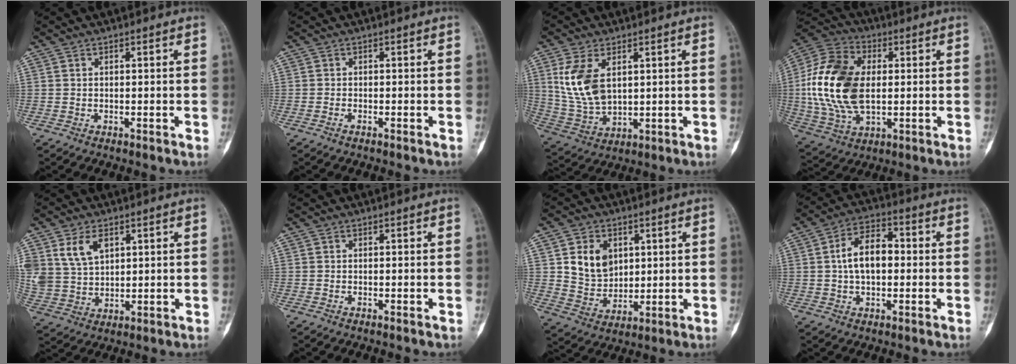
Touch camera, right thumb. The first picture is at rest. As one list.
[{"total": 0.6, "force": [-0.5, 0.1, 0.3], "torque": [-0.010, 0.003, -0.009]}, {"total": 11.3, "force": [3.4, 6.4, 8.6], "torque": [-0.172, -0.012, 0.081]}, {"total": 20.1, "force": [1.1, 12.6, 15.7], "torque": [-0.315, 0.003, 0.023]}, {"total": 8.6, "force": [4.0, 5.6, 5.2], "torque": [-0.091, -0.011, 0.090]}, {"total": 0.0}, {"total": 9.7, "force": [2.9, 7.5, 5.3], "torque": [-0.059, -0.019, 0.065]}, {"total": 9.5, "force": [0.4, 5.6, 7.7], "torque": [-0.125, 0.023, 0.002]}]